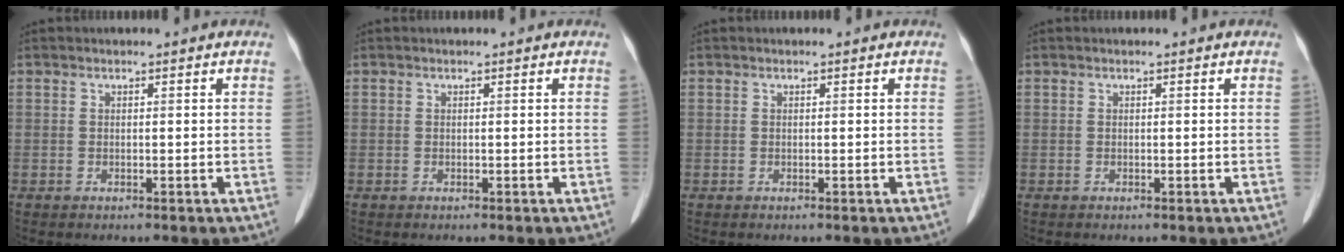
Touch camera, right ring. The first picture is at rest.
{"total": 0.0}
{"total": 0.0}
{"total": 0.0}